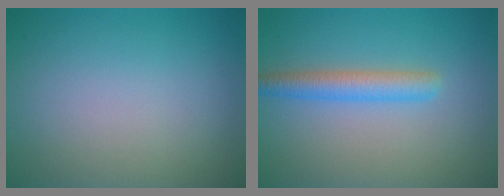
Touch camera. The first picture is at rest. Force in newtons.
{"total": 3.0, "press": 3.0, "slide": 0.1}